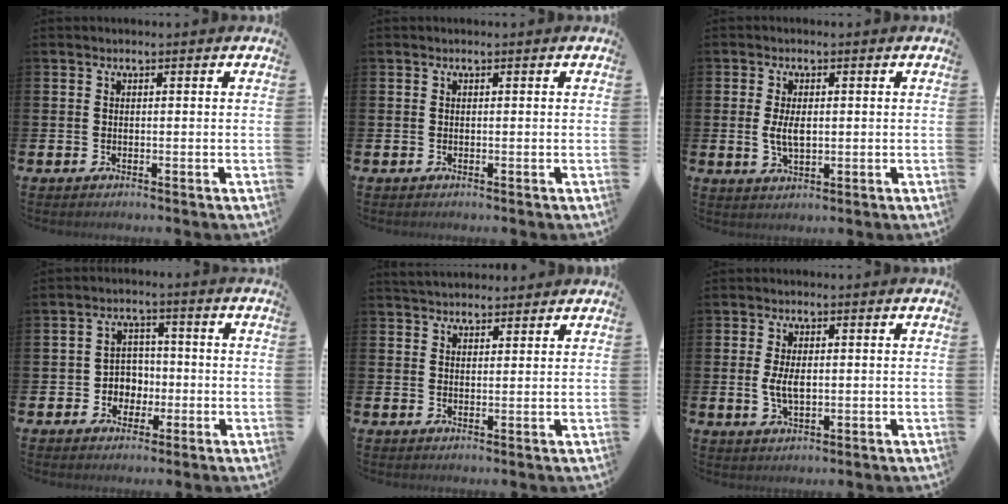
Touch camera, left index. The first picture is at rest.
{"total": 0.0}
{"total": 3.7, "force": [0.2, 1.9, 3.1], "torque": [-0.049, 0.001, 0.000]}
{"total": 3.6, "force": [-0.7, 3.4, 0.8], "torque": [-0.023, 0.003, -0.021]}
{"total": 3.3, "force": [3.2, 0.8, 0.0], "torque": [-0.007, -0.013, 0.061]}
{"total": 3.6, "force": [0.1, 1.9, 3.1], "torque": [-0.047, 0.002, -0.002]}